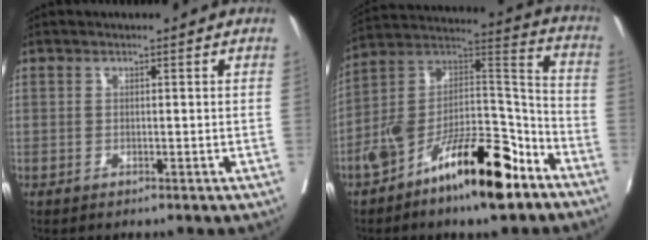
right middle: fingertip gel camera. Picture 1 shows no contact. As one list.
[{"total": 19.0, "force": [-11.6, 5.4, 14.1], "torque": [-0.252, 0.025, -0.200]}]